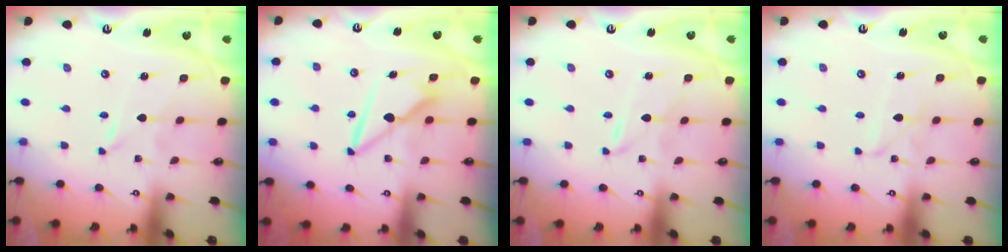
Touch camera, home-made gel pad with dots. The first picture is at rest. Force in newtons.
{"total": 7.7, "press": 7.7, "slide": 0.3}
{"total": 2.7, "press": 2.7, "slide": 0.3}
{"total": 2.6, "press": 2.6, "slide": 0.2}